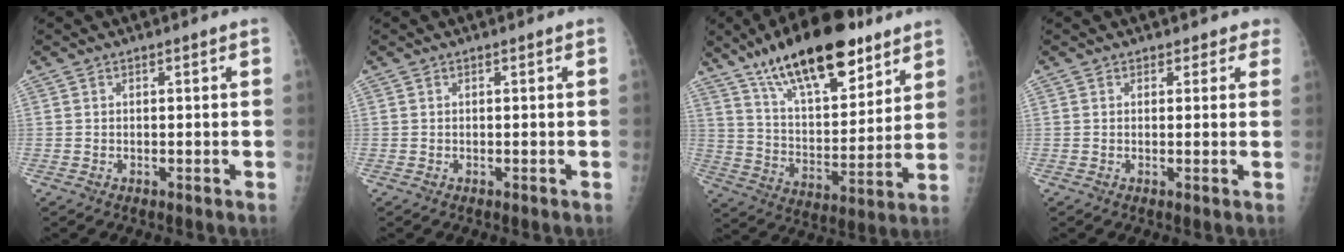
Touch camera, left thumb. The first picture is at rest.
{"total": 0.0}
{"total": 22.7, "force": [15.1, 8.8, 14.5], "torque": [-0.198, -0.058, 0.254]}
{"total": 2.5, "force": [1.9, 1.6, -0.1], "torque": [0.031, -0.009, 0.007]}